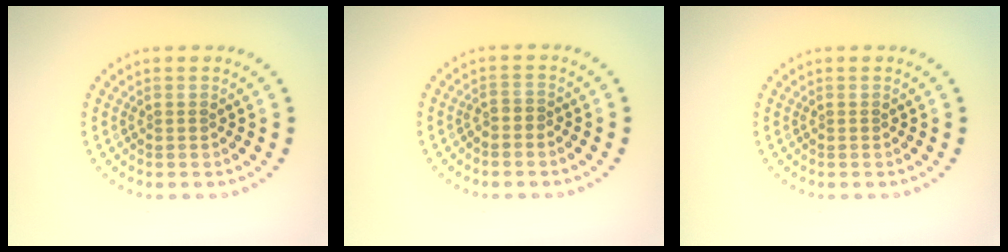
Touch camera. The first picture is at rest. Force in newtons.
{"total": 0.8, "press": 0.5, "slide": 0.6}
{"total": 0.0}